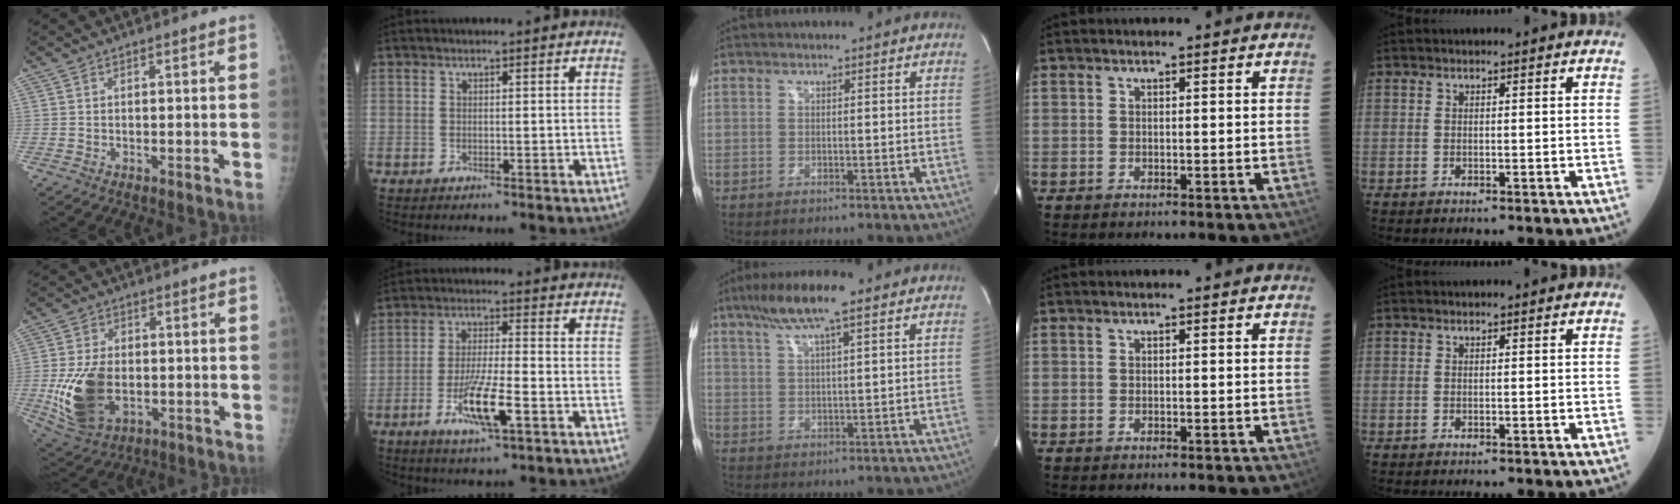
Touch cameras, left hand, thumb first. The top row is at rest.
{"thumb": {"total": 14.5, "force": [-2.5, 9.2, 10.9], "torque": [-0.198, -0.003, -0.029]}, "index": {"total": 8.7, "force": [-3.6, 1.1, 7.8], "torque": [-0.154, -0.012, -0.063]}, "middle": {"total": 9.0, "force": [5.9, 0.9, 6.8], "torque": [-0.127, 0.020, 0.101]}}